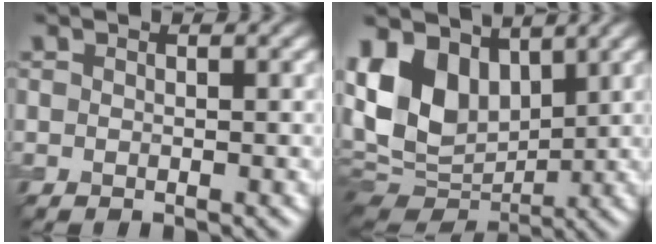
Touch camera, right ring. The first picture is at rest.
{"total": 11.3, "force": [2.8, 8.1, 7.4], "torque": [-0.170, 0.003, 0.050]}